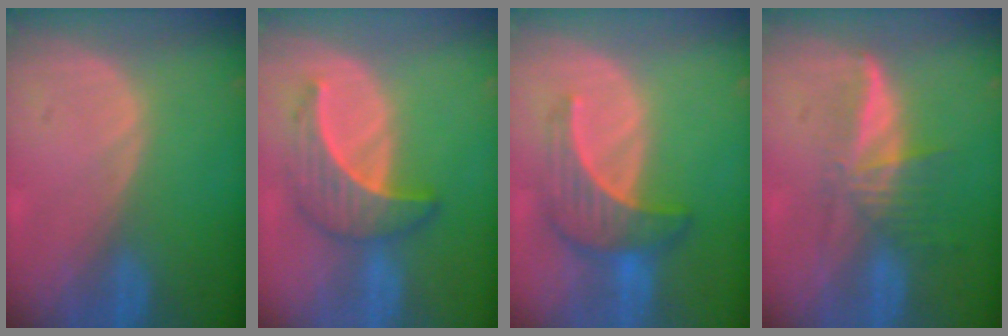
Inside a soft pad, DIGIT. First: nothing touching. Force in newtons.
{"total": 7.0, "press": 6.2, "slide": 3.1}
{"total": 7.1, "press": 6.6, "slide": 2.6}
{"total": 5.8, "press": 5.2, "slide": 2.6}